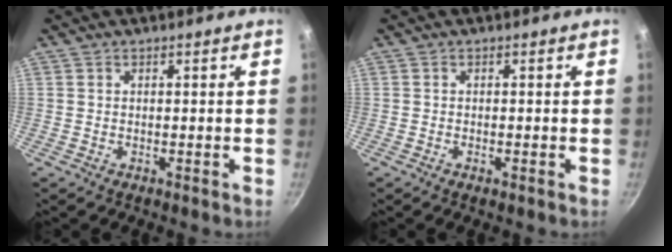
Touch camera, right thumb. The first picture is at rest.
{"total": 0.9, "force": [-0.4, 0.2, 0.8], "torque": [-0.016, 0.002, -0.009]}